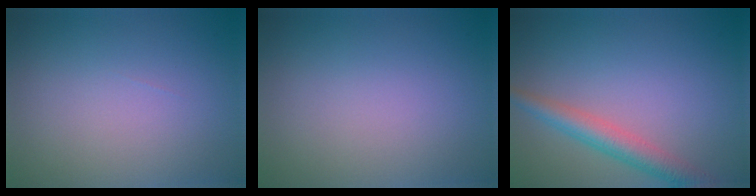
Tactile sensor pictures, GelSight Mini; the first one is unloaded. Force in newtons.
{"total": 0.0}
{"total": 3.6, "press": 3.6, "slide": 0.1}